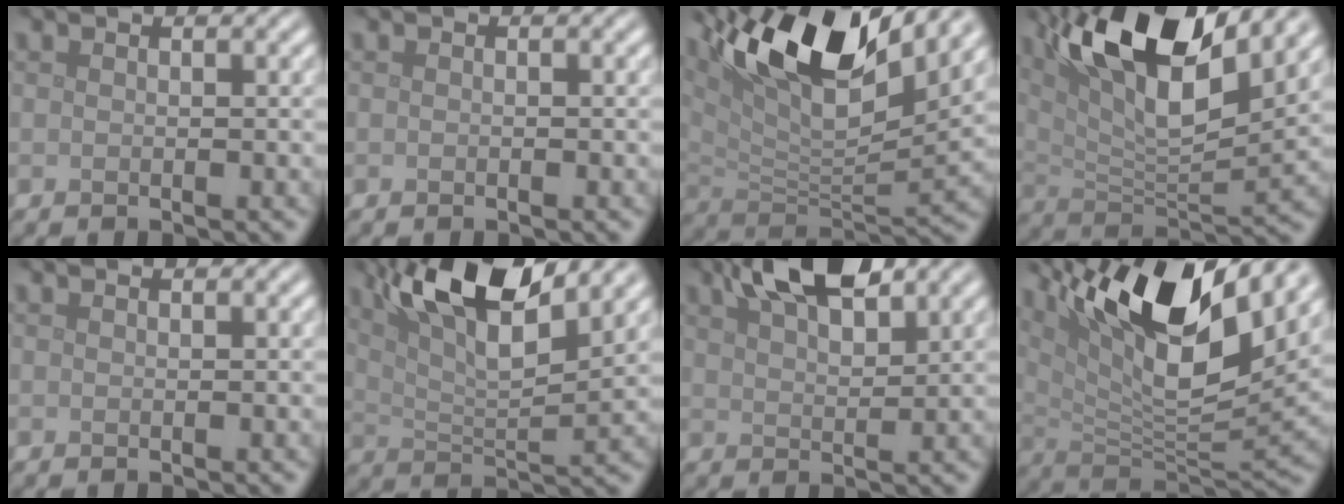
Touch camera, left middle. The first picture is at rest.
{"total": 0.0}
{"total": 12.8, "force": [7.2, 4.3, 9.6], "torque": [-0.175, 0.007, 0.131]}
{"total": 13.1, "force": [6.9, 4.3, 10.3], "torque": [-0.177, 0.009, 0.121]}
{"total": 0.5, "force": [0.5, 0.1, 0.3], "torque": [-0.001, 0.001, 0.006]}
{"total": 10.4, "force": [6.1, 2.8, 8.0], "torque": [-0.143, 0.011, 0.108]}
{"total": 6.9, "force": [4.6, 2.3, 4.6], "torque": [-0.076, 0.014, 0.075]}
{"total": 13.9, "force": [6.9, 4.4, 11.2], "torque": [-0.188, 0.000, 0.126]}